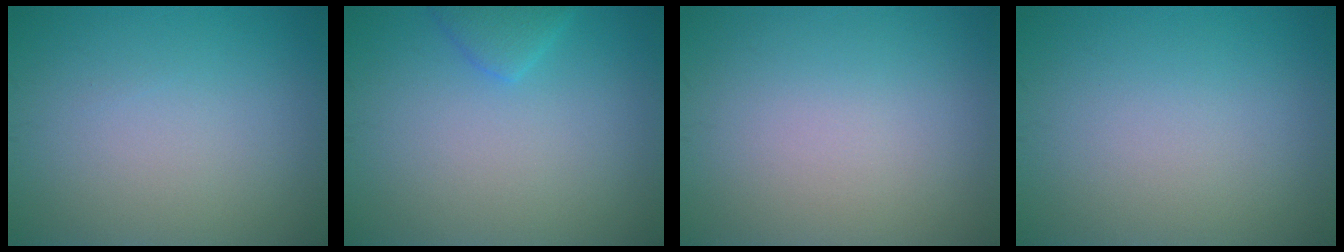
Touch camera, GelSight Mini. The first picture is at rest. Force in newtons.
{"total": 1.7, "press": 1.7, "slide": 0.2}
{"total": 0.0}
{"total": 0.0}